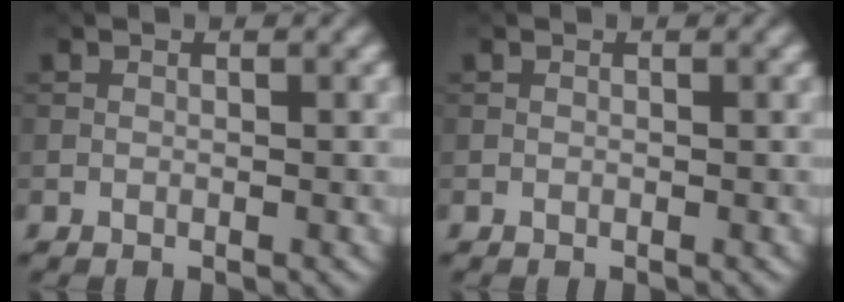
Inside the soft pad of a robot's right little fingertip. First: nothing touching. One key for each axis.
{"total": 0.0}